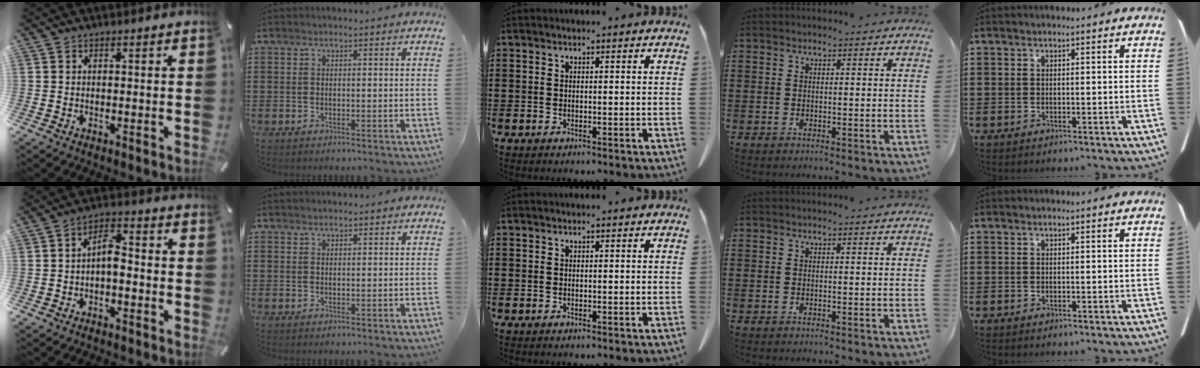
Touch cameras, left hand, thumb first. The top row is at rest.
{"thumb": {"total": 5.7, "force": [-1.7, 3.1, 4.5], "torque": [-0.077, 0.023, -0.030]}, "index": {"total": 0.9, "force": [0.9, 0.2, 0.0], "torque": [-0.002, 0.000, 0.018]}}